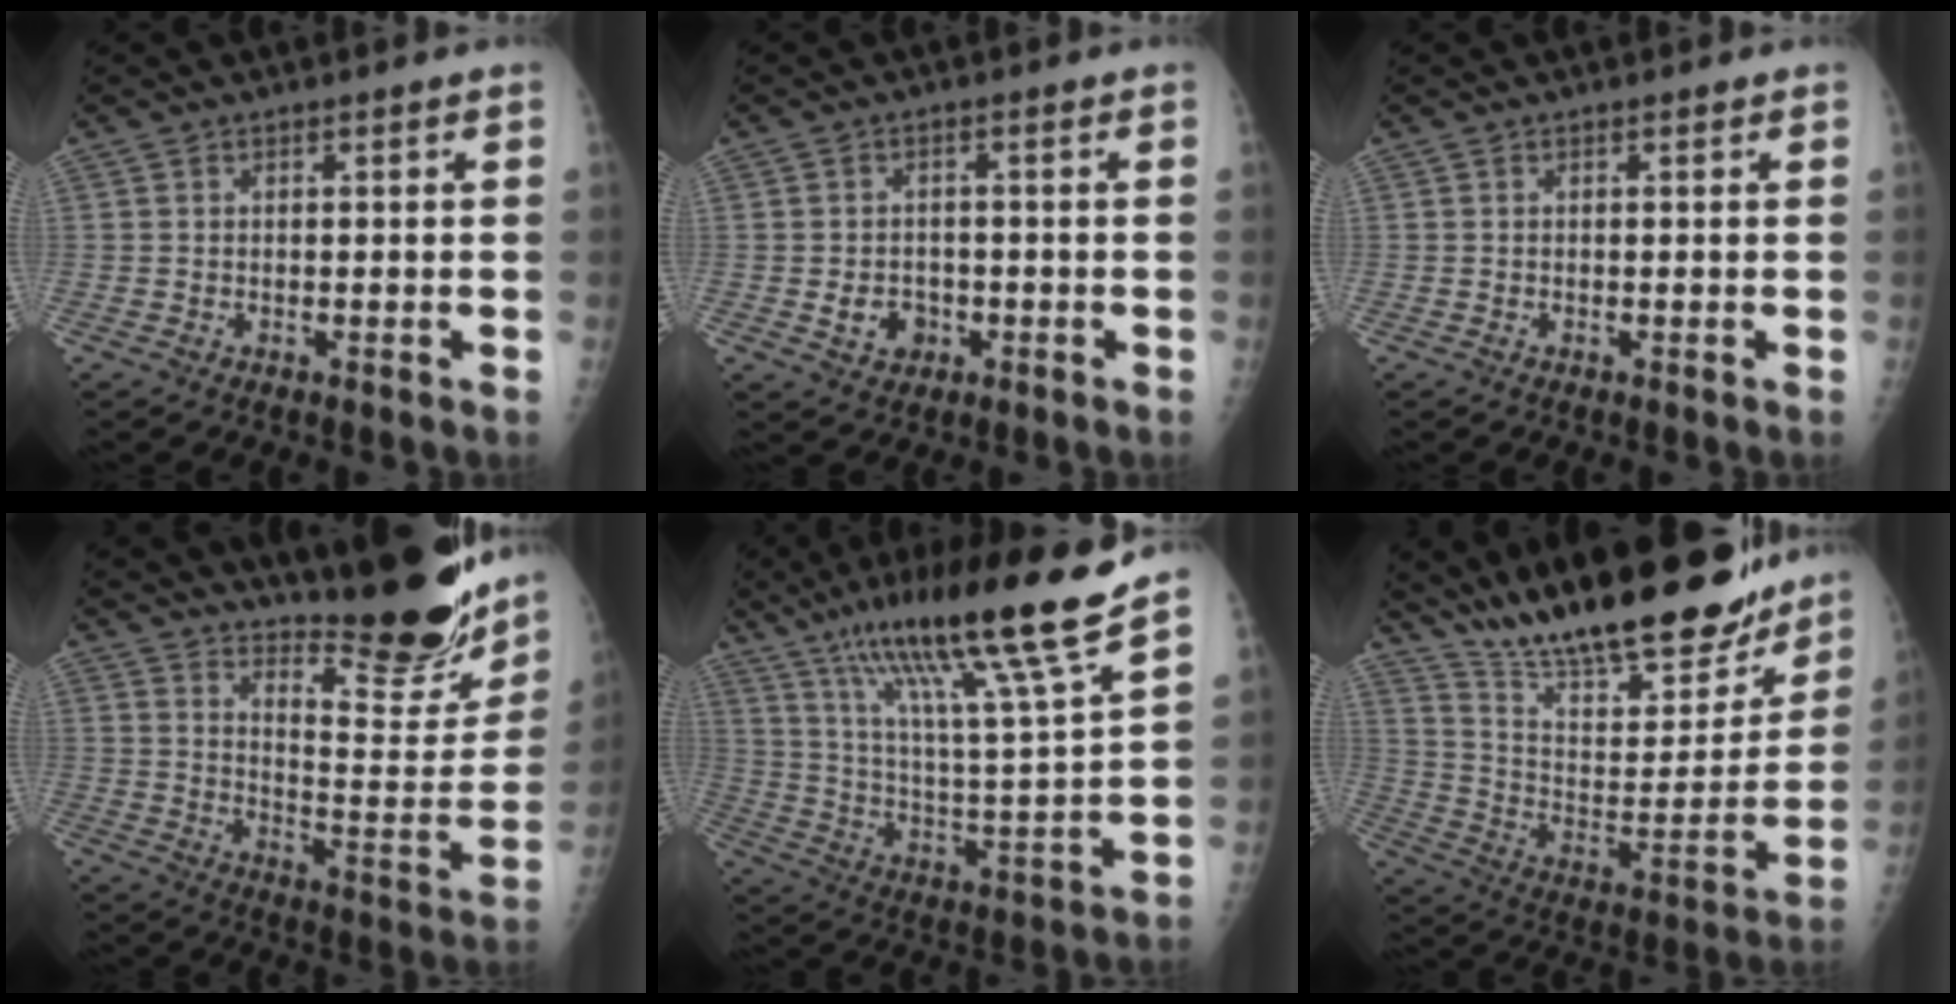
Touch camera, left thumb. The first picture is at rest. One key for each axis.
{"total": 4.3, "fx": -1.1, "fy": 3.7, "fz": 2.0, "tx": -0.015, "ty": 0.005, "tz": -0.013}
{"total": 0.0}
{"total": 22.6, "fx": 18.9, "fy": 5.2, "fz": 11.2, "tx": -0.124, "ty": -0.147, "tz": 0.261}
{"total": 21.4, "fx": 15.3, "fy": 0.2, "fz": 14.9, "tx": -0.230, "ty": -0.066, "tz": 0.264}
{"total": 28.9, "fx": 23.0, "fy": 8.6, "fz": 15.2, "tx": -0.212, "ty": -0.090, "tz": 0.357}